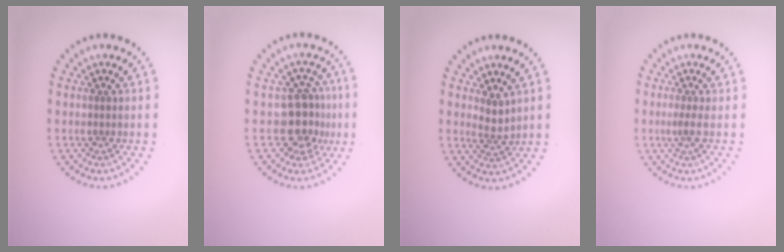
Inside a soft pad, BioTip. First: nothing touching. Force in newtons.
{"total": 3.8, "press": 3.1, "slide": 2.1}
{"total": 1.7, "press": 1.1, "slide": 1.3}
{"total": 1.0, "press": 0.4, "slide": 0.9}